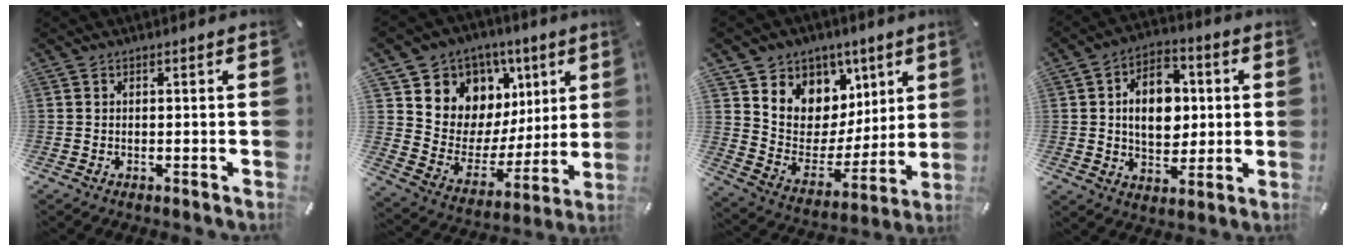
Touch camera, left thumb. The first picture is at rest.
{"total": 10.2, "force": [4.6, 9.1, 1.3], "torque": [-0.019, -0.070, 0.093]}
{"total": 8.7, "force": [4.5, 7.5, -0.3], "torque": [-0.002, -0.068, 0.087]}
{"total": 12.3, "force": [1.0, 9.2, 8.1], "torque": [-0.134, 0.011, 0.018]}